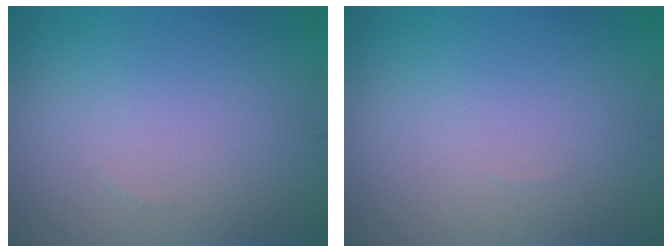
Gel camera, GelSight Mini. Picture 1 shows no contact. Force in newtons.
{"total": 0.0}